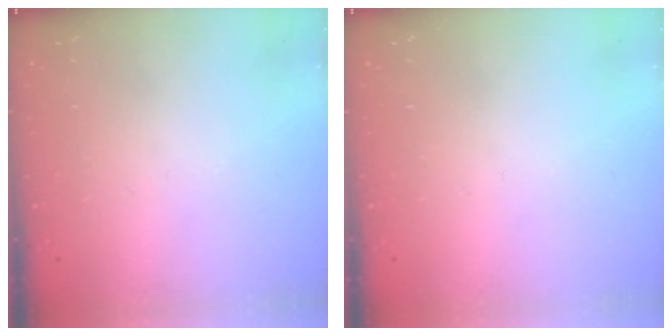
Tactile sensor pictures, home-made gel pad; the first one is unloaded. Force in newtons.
{"total": 0.0}